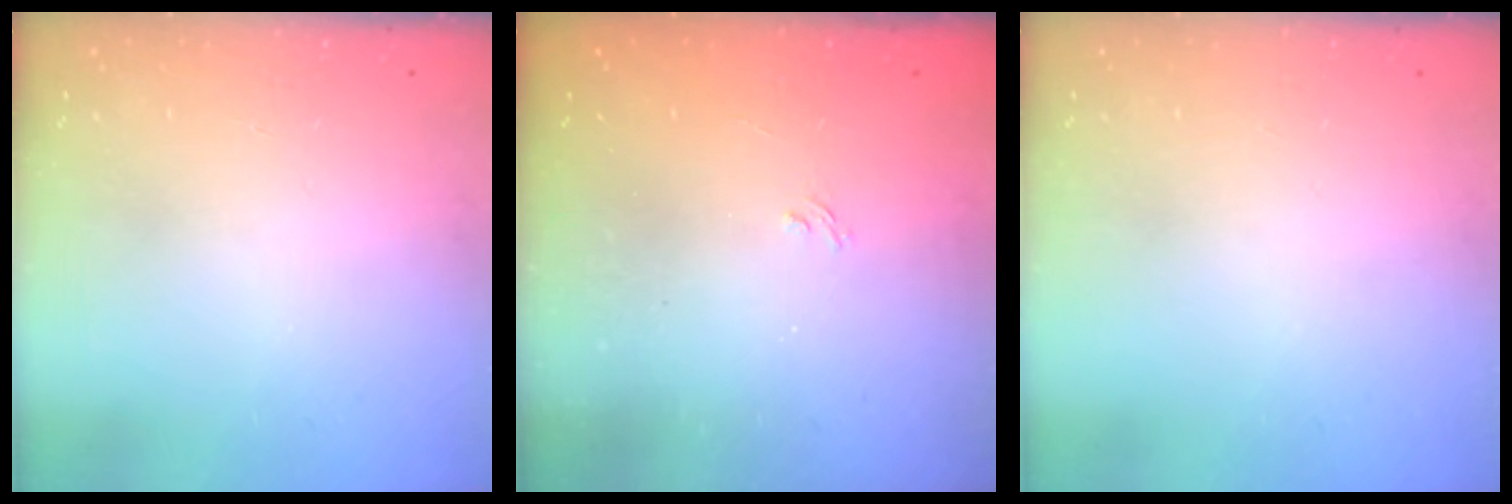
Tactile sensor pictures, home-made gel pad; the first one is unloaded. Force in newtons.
{"total": 1.3, "press": 0.7, "slide": 1.2}
{"total": 0.0}